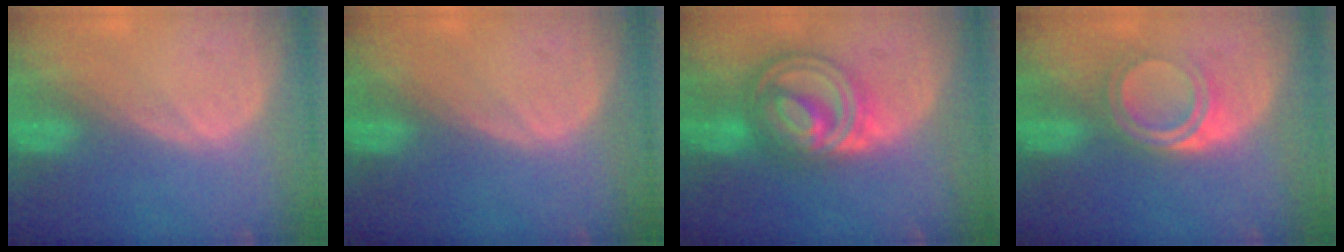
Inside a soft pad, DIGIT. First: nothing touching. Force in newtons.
{"total": 0.0}
{"total": 8.7, "press": 8.7, "slide": 0.6}
{"total": 5.2, "press": 4.5, "slide": 2.7}